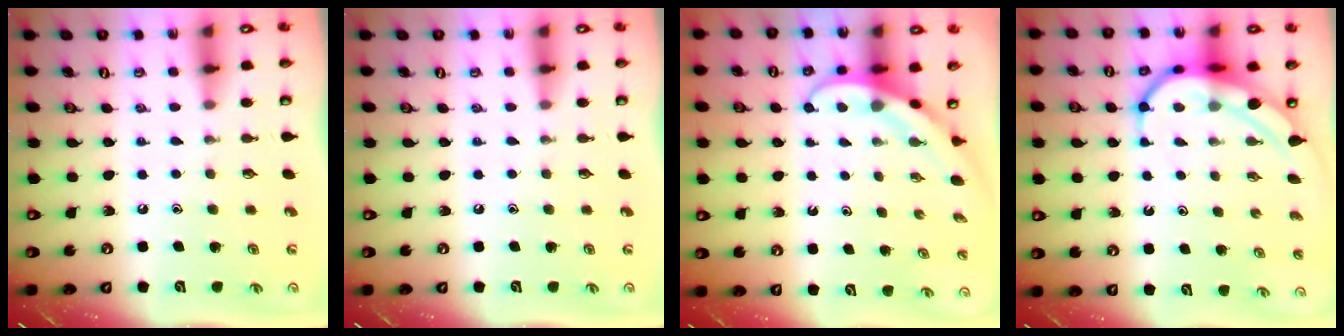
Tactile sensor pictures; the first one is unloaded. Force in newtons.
{"total": 0.0}
{"total": 3.9, "press": 3.9, "slide": 0.3}
{"total": 8.7, "press": 8.7, "slide": 0.8}